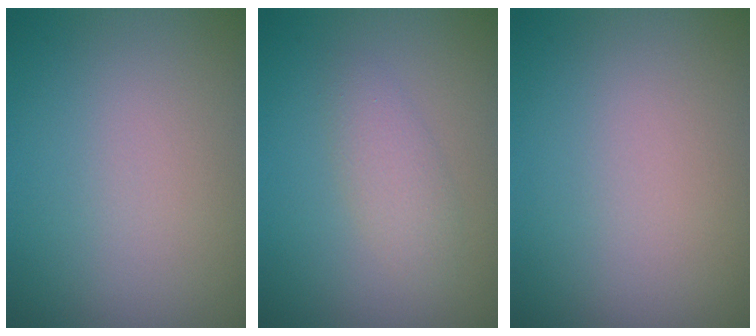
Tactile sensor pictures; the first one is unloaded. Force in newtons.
{"total": 2.0, "press": 2.0, "slide": 0.1}
{"total": 0.0}